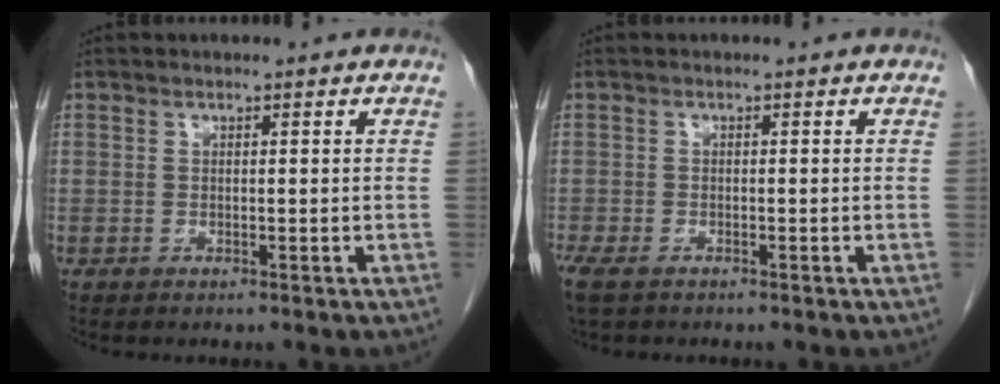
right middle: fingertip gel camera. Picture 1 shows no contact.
{"total": 4.9, "force": [-3.4, 2.1, 2.8], "torque": [-0.068, -0.016, -0.057]}